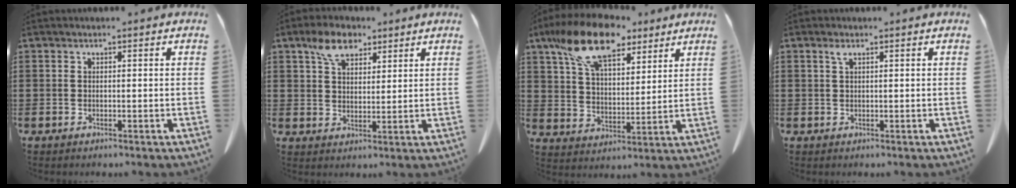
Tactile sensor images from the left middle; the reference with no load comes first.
{"total": 6.7, "force": [4.3, 3.8, 3.3], "torque": [-0.074, 0.010, 0.079]}
{"total": 13.7, "force": [9.4, 5.8, 8.2], "torque": [-0.177, -0.010, 0.175]}
{"total": 1.1, "force": [0.6, 0.3, 0.9], "torque": [-0.020, 0.002, 0.011]}